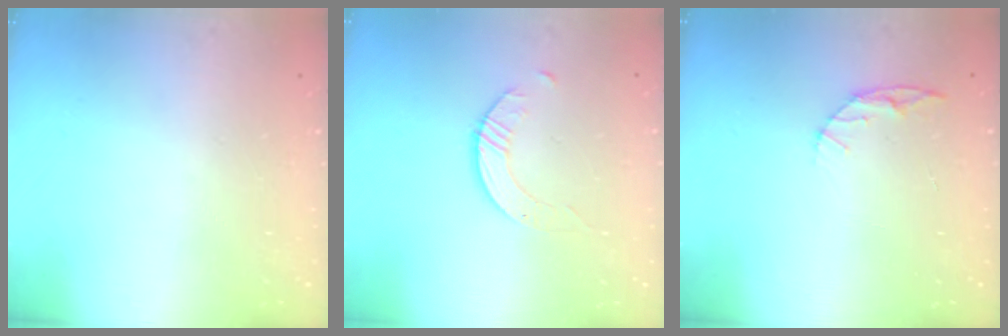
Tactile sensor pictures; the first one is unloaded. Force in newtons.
{"total": 1.7, "press": 1.7, "slide": 0.2}
{"total": 5.0, "press": 5.0, "slide": 0.4}